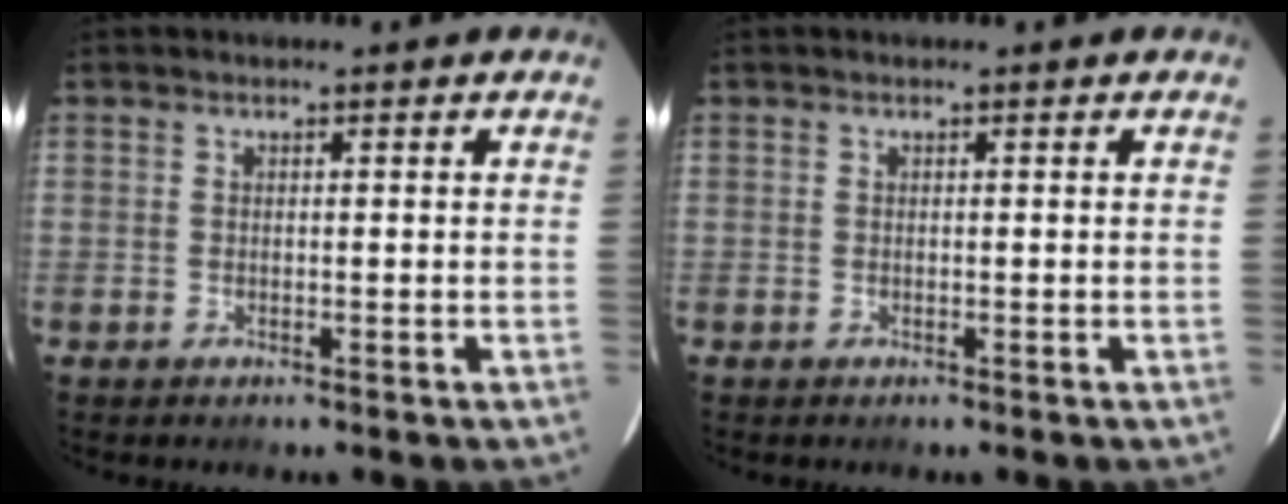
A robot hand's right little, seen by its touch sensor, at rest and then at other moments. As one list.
[{"total": 0.0}]